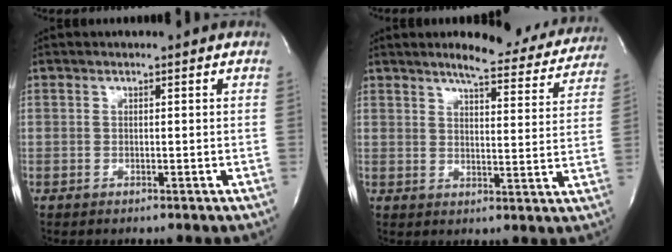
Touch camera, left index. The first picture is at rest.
{"total": 13.6, "force": [12.4, 2.7, 5.1], "torque": [-0.049, -0.023, 0.136]}